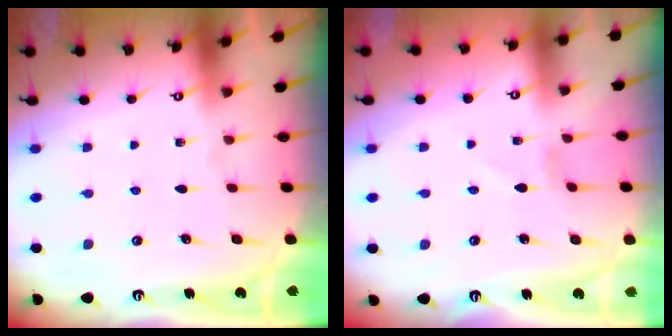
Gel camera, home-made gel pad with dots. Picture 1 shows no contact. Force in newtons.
{"total": 0.7, "press": 0.7, "slide": 0.2}